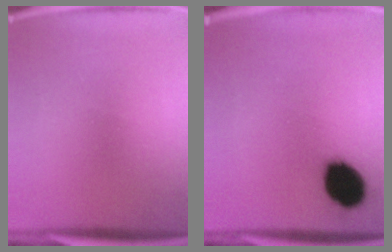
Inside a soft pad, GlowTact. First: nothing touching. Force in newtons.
{"total": 12.4}